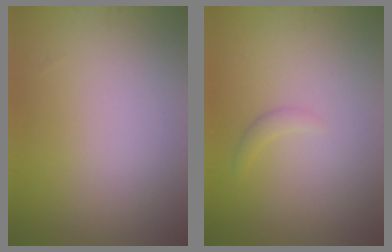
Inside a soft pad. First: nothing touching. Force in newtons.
{"total": 0.8, "press": 0.8, "slide": 0.0}